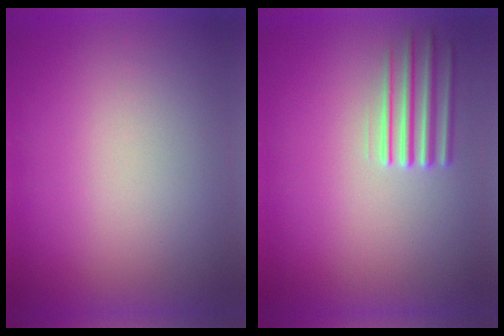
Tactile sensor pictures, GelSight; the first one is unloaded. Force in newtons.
{"total": 2.2}